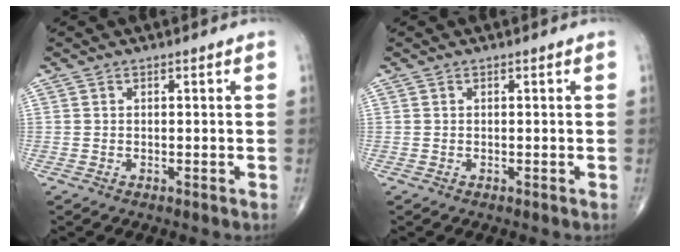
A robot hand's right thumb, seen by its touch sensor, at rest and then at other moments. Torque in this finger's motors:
{"motor_torque": [0.06, 0.06, 0.00, 0.00, 0.02]}